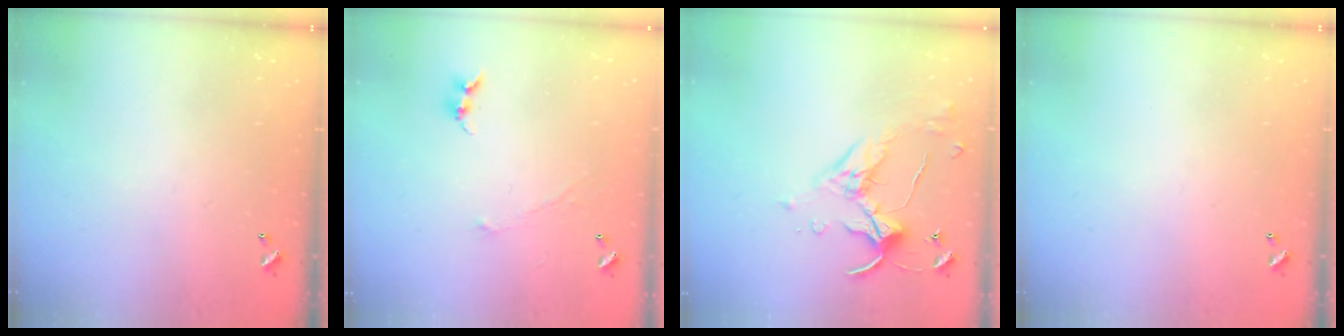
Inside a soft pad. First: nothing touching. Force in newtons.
{"total": 0.0}
{"total": 4.3, "press": 4.2, "slide": 0.8}
{"total": 0.0}